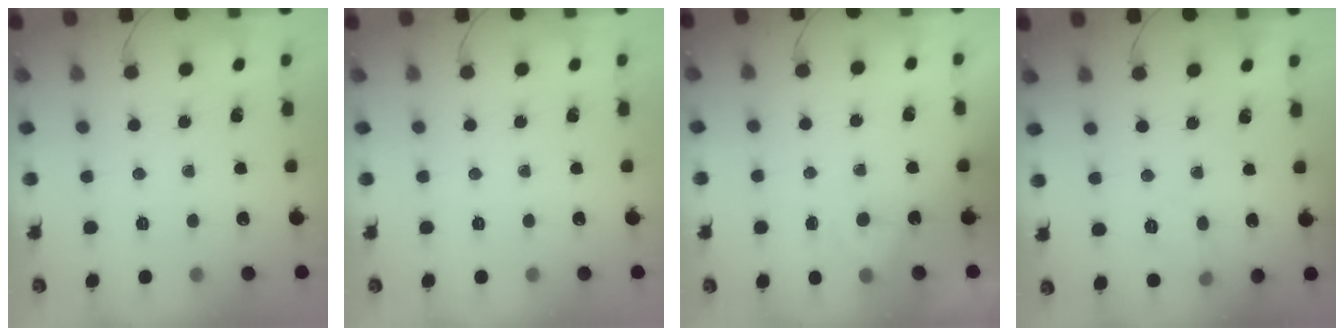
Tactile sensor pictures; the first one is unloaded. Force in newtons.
{"total": 0.0}
{"total": 3.9, "press": 3.6, "slide": 1.3}
{"total": 8.2, "press": 8.1, "slide": 1.5}